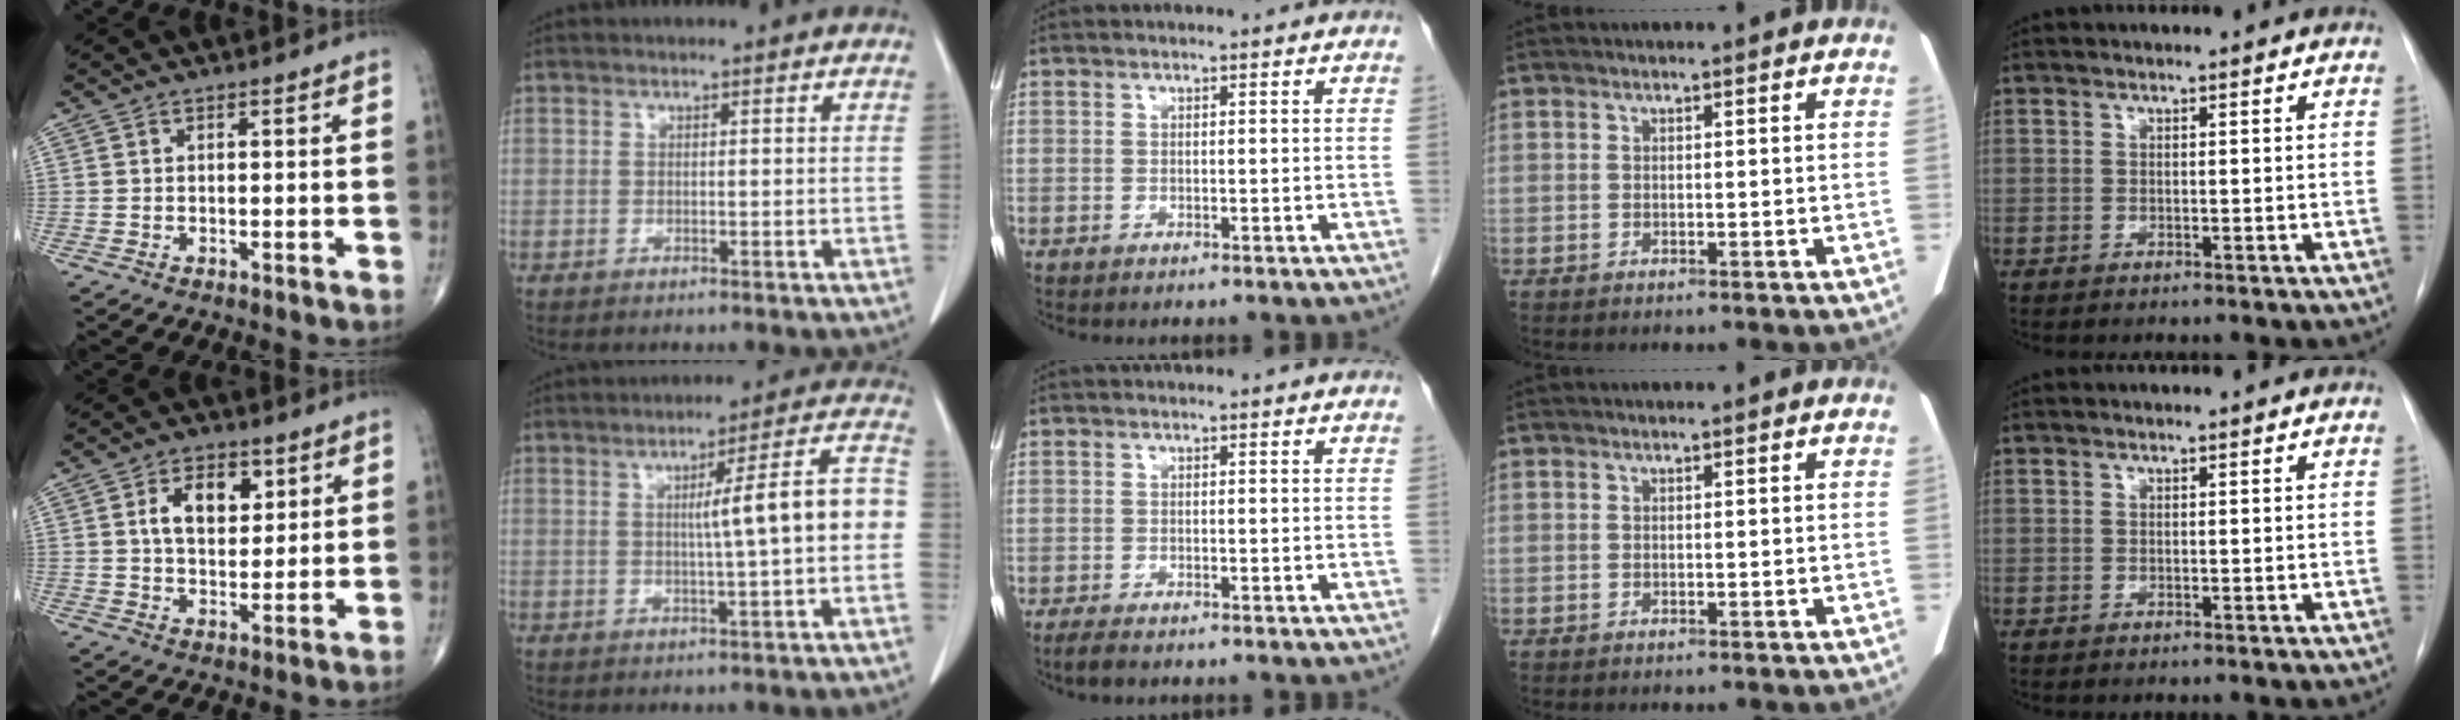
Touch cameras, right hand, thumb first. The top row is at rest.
{"thumb": {"total": 8.7, "force": [2.9, 5.3, 6.3], "torque": [-0.077, -0.010, 0.050]}, "index": {"total": 9.4, "force": [-0.4, 0.1, 9.3], "torque": [-0.122, 0.026, -0.010]}, "middle": {"total": 1.8, "force": [-1.5, 0.4, 1.0], "torque": [-0.027, -0.006, -0.024]}}